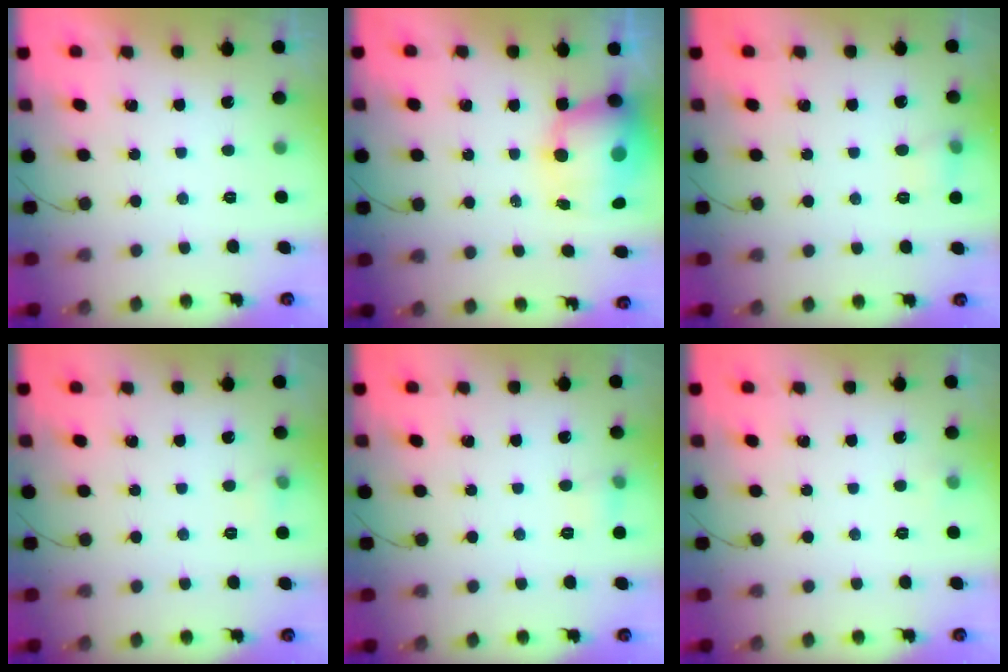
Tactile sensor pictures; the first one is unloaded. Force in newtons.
{"total": 12.5, "press": 12.2, "slide": 3.0}
{"total": 6.2, "press": 5.9, "slide": 2.0}
{"total": 4.8, "press": 4.3, "slide": 2.1}
{"total": 5.6, "press": 5.4, "slide": 1.7}
{"total": 3.1, "press": 2.8, "slide": 1.4}